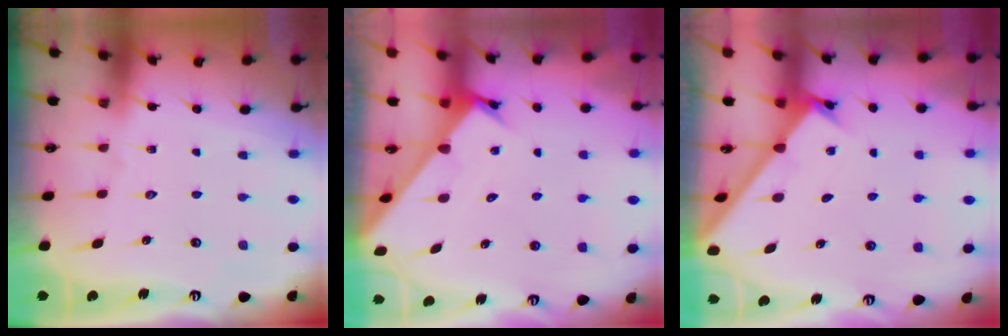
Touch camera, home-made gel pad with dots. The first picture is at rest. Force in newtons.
{"total": 2.4, "press": 2.4, "slide": 0.0}
{"total": 1.6, "press": 1.5, "slide": 0.1}